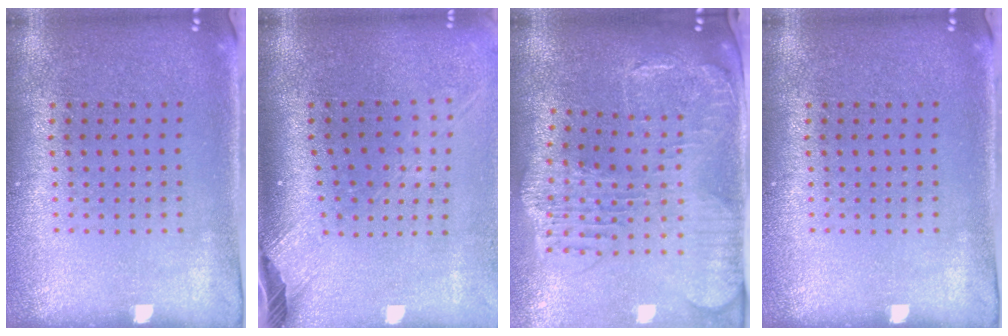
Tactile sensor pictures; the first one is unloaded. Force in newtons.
{"total": 2.6, "press": 1.8, "slide": 1.8}
{"total": 2.2, "press": 2.0, "slide": 1.0}
{"total": 0.0}